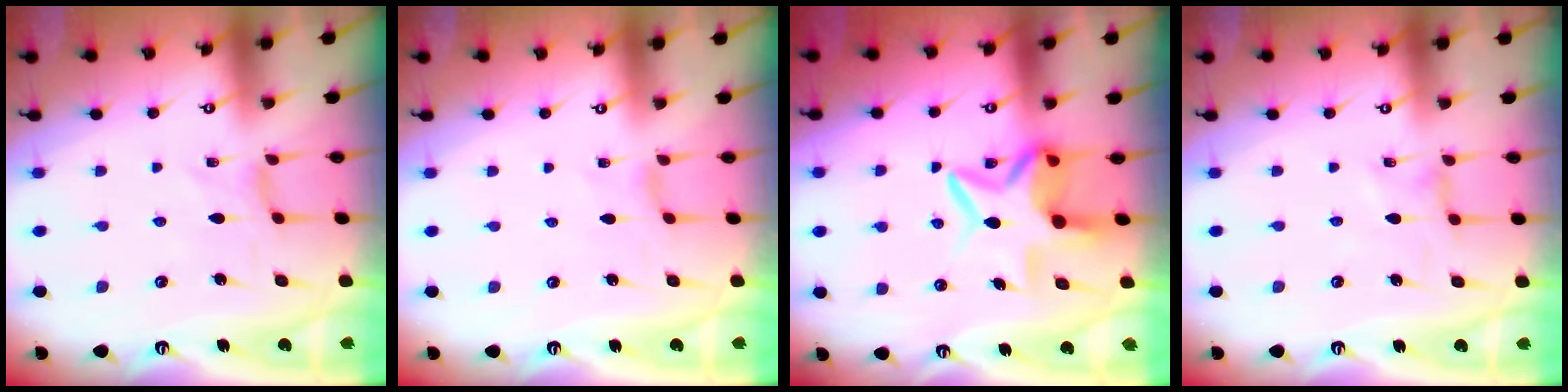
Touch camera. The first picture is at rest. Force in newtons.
{"total": 1.4, "press": 1.4, "slide": 0.3}
{"total": 8.2, "press": 8.1, "slide": 0.9}
{"total": 0.0}